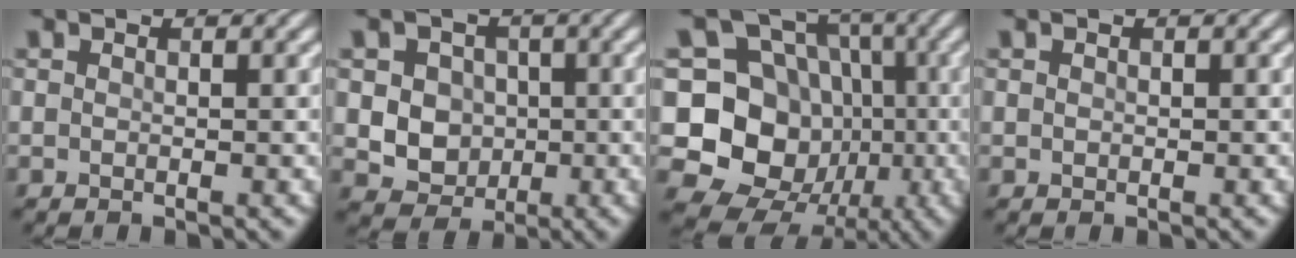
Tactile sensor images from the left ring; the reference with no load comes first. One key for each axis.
{"total": 5.3, "fx": 0.4, "fy": 4.7, "fz": 2.4, "tx": -0.034, "ty": 0.009, "tz": 0.002}
{"total": 12.9, "fx": -1.9, "fy": 11.4, "fz": 5.8, "tx": -0.114, "ty": -0.006, "tz": -0.055}
{"total": 0.0}